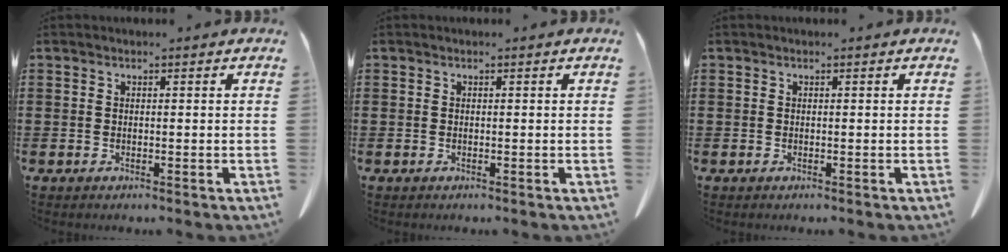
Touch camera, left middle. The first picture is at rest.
{"total": 0.0}
{"total": 0.0}